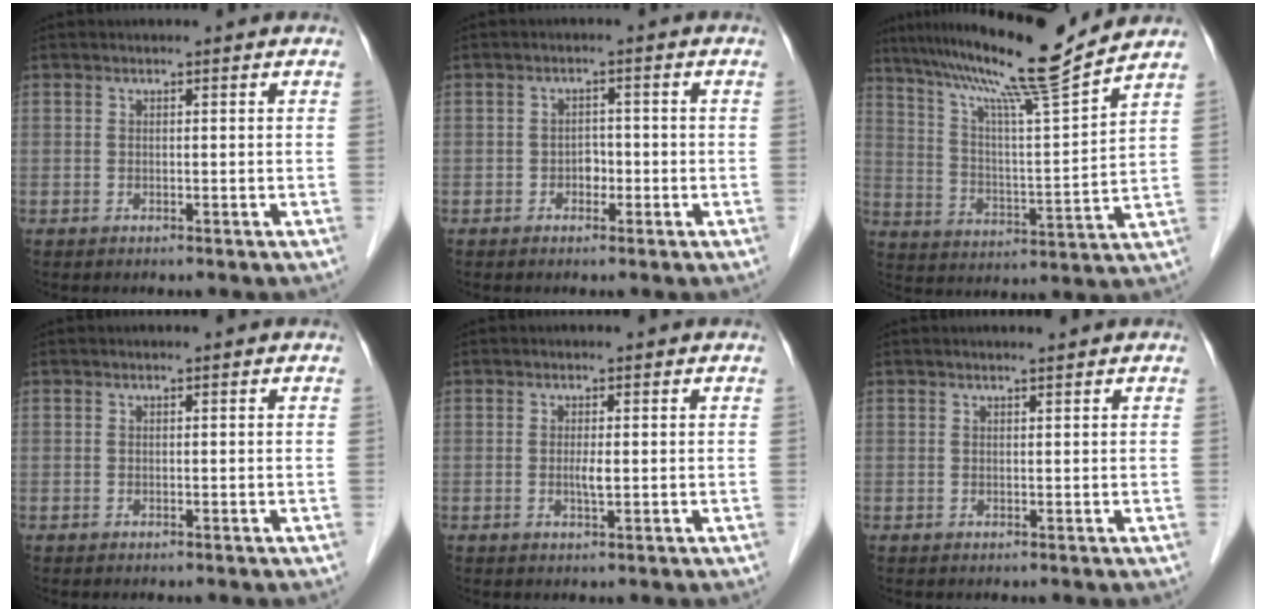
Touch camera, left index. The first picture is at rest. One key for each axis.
{"total": 1.9, "fx": -0.8, "fy": 1.3, "fz": 1.1, "tx": -0.012, "ty": 0.005, "tz": -0.013}
{"total": 16.9, "fx": 14.1, "fy": -1.8, "fz": 9.1, "tx": -0.160, "ty": -0.006, "tz": 0.227}
{"total": 0.0}
{"total": 1.5, "fx": 0.0, "fy": 0.1, "fz": 1.5, "tx": -0.031, "ty": -0.003, "tz": -0.001}
{"total": 1.0, "fx": 0.9, "fy": -0.2, "fz": 0.4, "tx": -0.009, "ty": -0.001, "tz": 0.017}